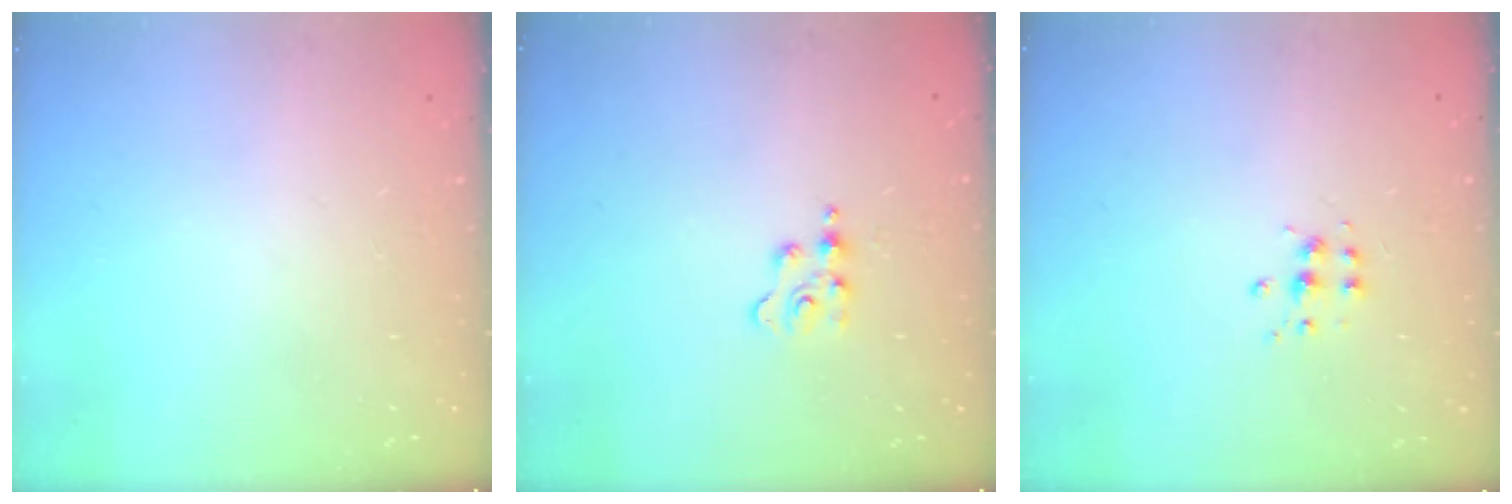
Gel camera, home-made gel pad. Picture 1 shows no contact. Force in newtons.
{"total": 3.0, "press": 3.0, "slide": 0.5}
{"total": 4.8, "press": 4.7, "slide": 0.4}